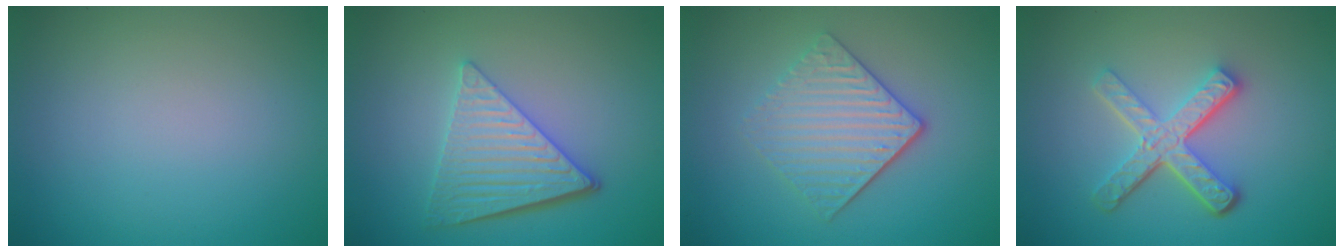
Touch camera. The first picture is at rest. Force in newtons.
{"total": 5.5, "press": 4.3, "slide": 3.4}
{"total": 4.1, "press": 3.4, "slide": 2.3}
{"total": 5.0, "press": 3.5, "slide": 3.6}